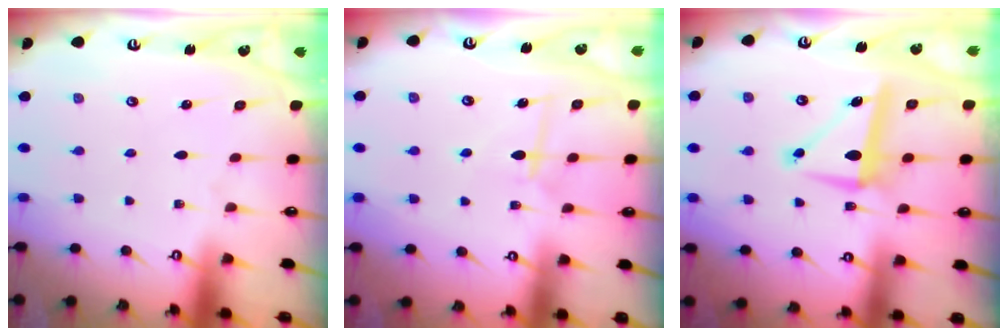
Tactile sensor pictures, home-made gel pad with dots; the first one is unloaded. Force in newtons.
{"total": 6.5, "press": 6.4, "slide": 1.0}
{"total": 8.2, "press": 8.2, "slide": 1.0}